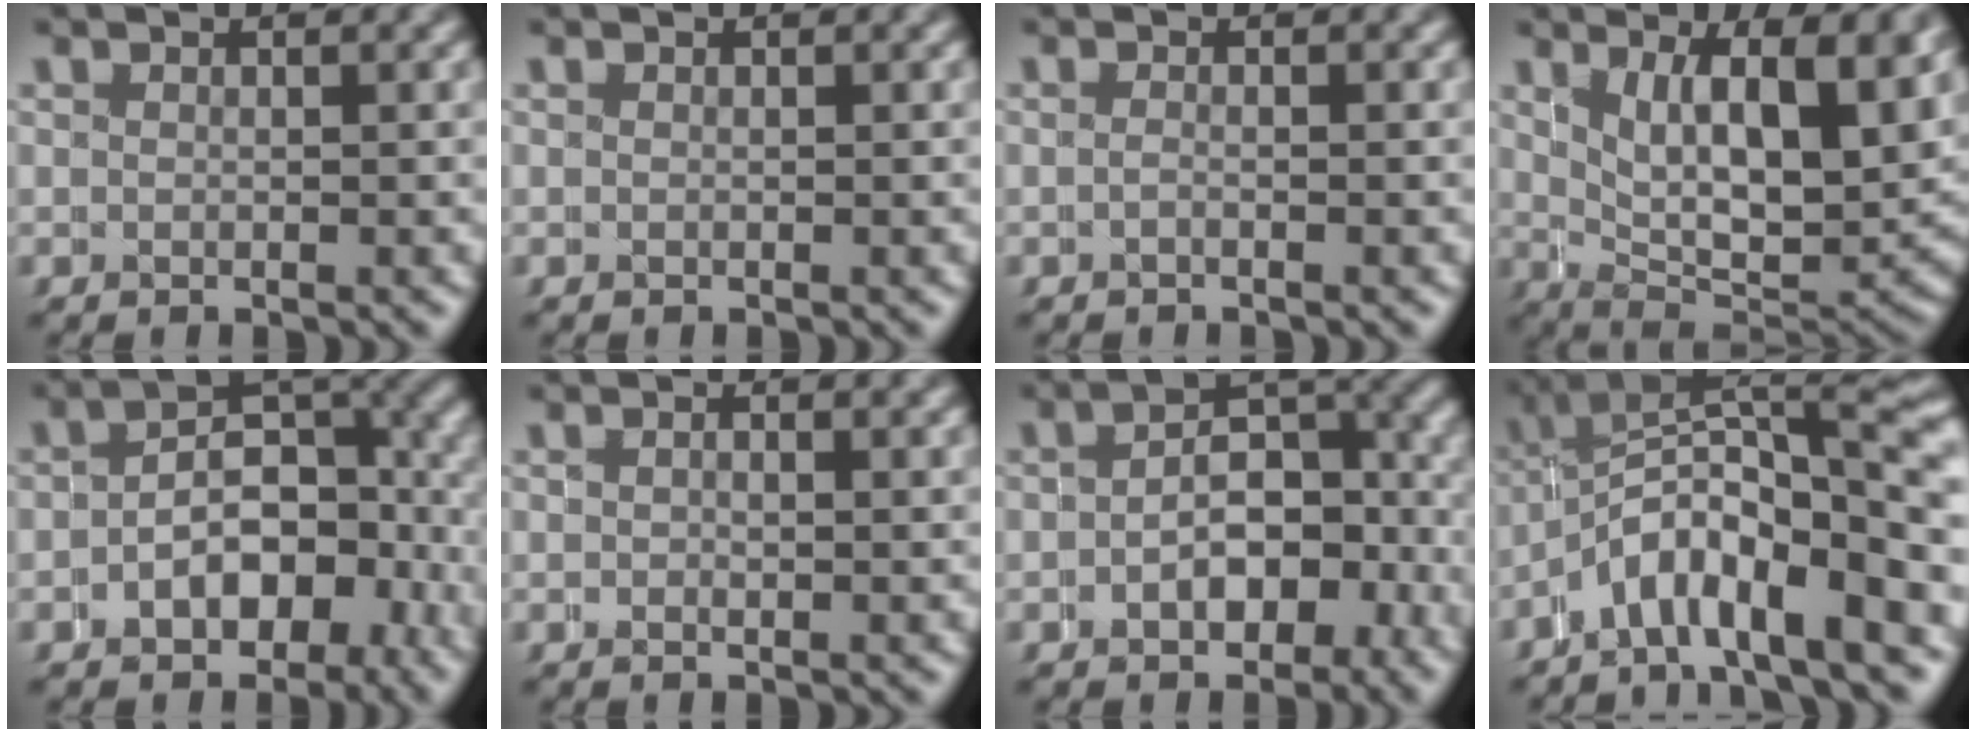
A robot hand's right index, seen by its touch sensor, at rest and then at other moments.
{"total": 0.0}
{"total": 0.6, "force": [-0.4, -0.3, 0.3], "torque": [0.002, 0.012, -0.014]}
{"total": 10.7, "force": [1.7, 4.5, 9.6], "torque": [-0.129, -0.015, 0.033]}
{"total": 6.3, "force": [-0.8, 3.8, 4.9], "torque": [-0.061, 0.006, -0.014]}
{"total": 0.7, "force": [0.1, -0.2, 0.6], "torque": [-0.007, 0.006, 0.000]}
{"total": 5.6, "force": [-1.0, 3.3, 4.3], "torque": [-0.052, 0.002, -0.015]}
{"total": 7.5, "force": [-1.2, 3.4, 6.5], "torque": [-0.093, 0.007, -0.028]}